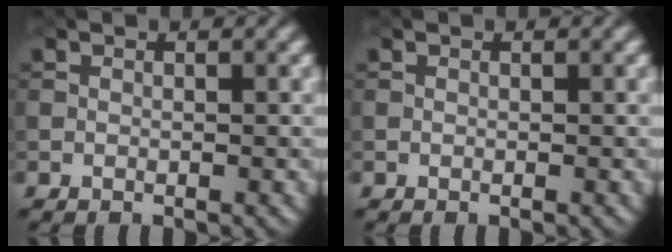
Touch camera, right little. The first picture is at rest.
{"total": 0.0}